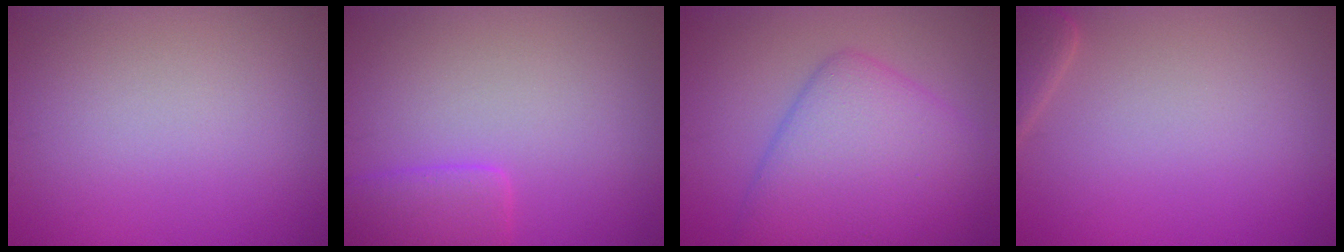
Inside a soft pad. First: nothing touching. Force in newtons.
{"total": 3.0, "press": 3.0, "slide": 0.3}
{"total": 8.0, "press": 8.0, "slide": 0.1}
{"total": 2.4, "press": 2.3, "slide": 0.4}